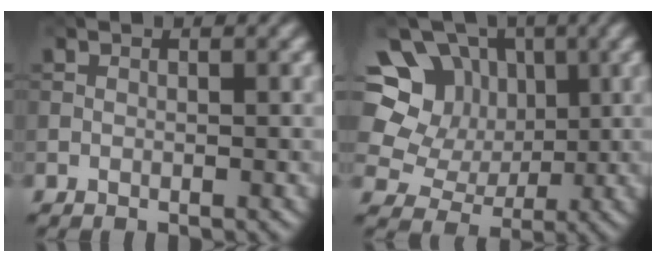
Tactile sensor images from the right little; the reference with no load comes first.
{"total": 11.4, "force": [3.9, 9.5, 5.1], "torque": [-0.116, 0.036, 0.047]}